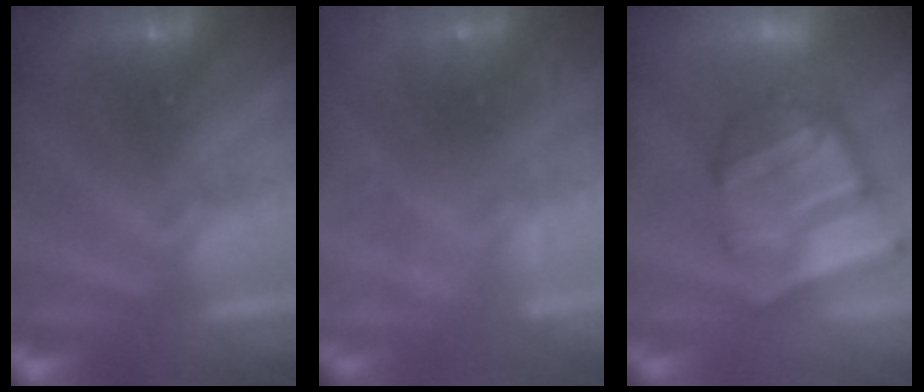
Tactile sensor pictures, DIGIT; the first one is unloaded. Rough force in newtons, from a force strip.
{"total": 2.2}
{"total": 6.5}